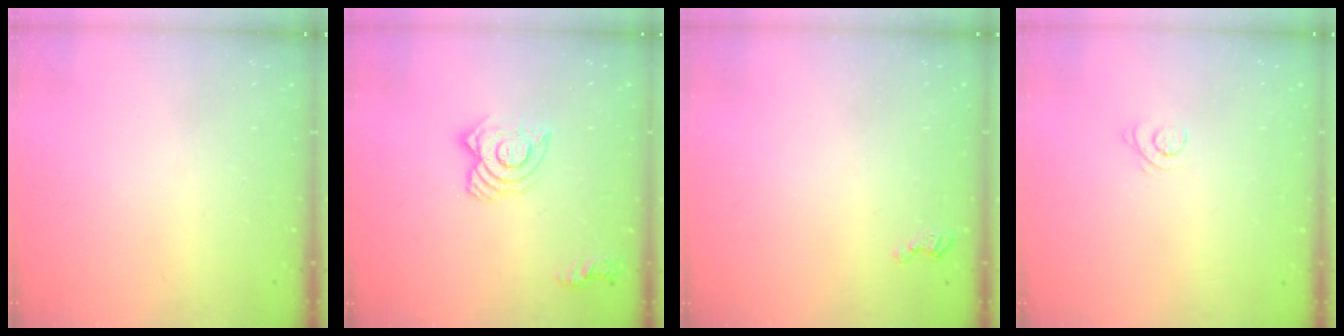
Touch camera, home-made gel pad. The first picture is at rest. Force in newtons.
{"total": 11.0, "press": 10.9, "slide": 1.0}
{"total": 2.8, "press": 2.8, "slide": 0.4}
{"total": 2.9, "press": 2.9, "slide": 0.3}